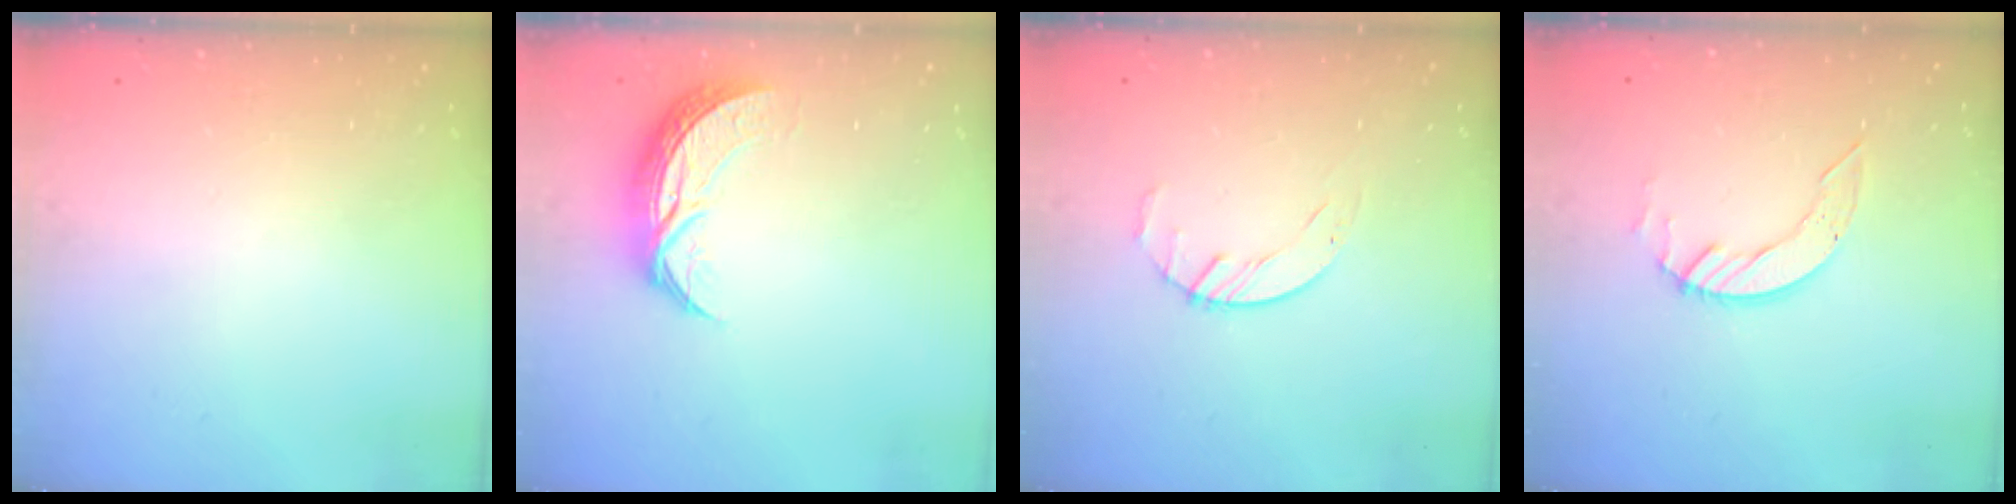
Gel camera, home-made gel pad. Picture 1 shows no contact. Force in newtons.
{"total": 10.1, "press": 10.1, "slide": 0.3}
{"total": 2.1, "press": 2.1, "slide": 0.3}
{"total": 5.4, "press": 5.4, "slide": 0.1}